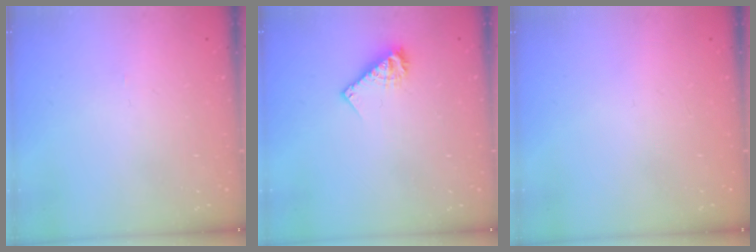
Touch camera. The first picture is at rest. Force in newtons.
{"total": 8.2, "press": 8.2, "slide": 0.7}
{"total": 0.0}